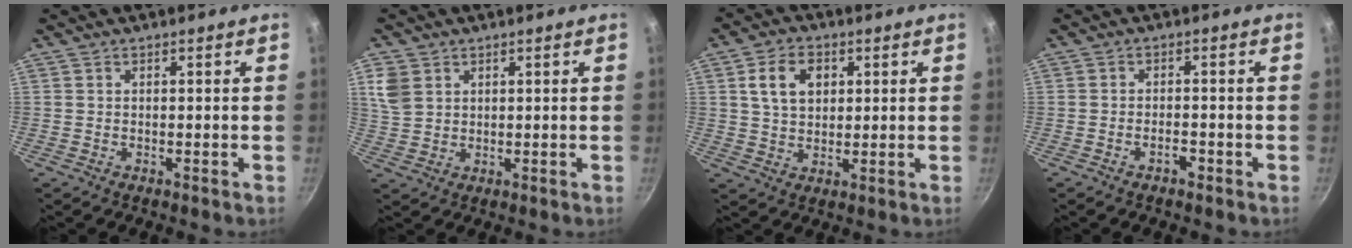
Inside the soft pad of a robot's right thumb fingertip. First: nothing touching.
{"total": 5.7, "force": [2.4, 4.3, 2.8], "torque": [-0.043, -0.009, 0.054]}
{"total": 8.1, "force": [2.4, 5.8, 5.1], "torque": [-0.073, 0.004, 0.041]}
{"total": 2.1, "force": [-1.4, 0.9, 1.4], "torque": [-0.018, 0.016, -0.025]}